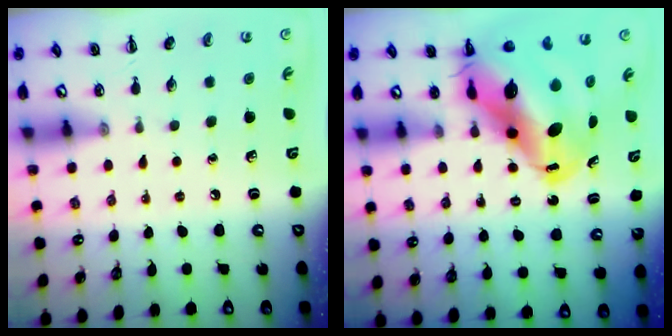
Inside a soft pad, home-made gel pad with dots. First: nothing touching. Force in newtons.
{"total": 16.1, "press": 15.4, "slide": 4.6}